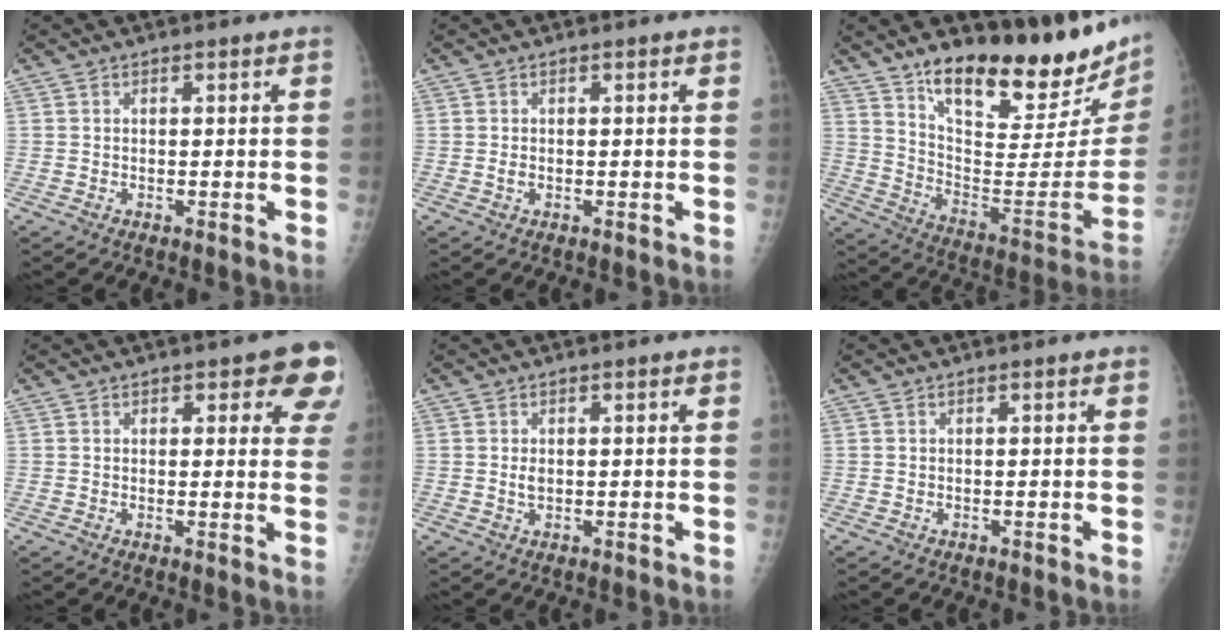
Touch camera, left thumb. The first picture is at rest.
{"total": 0.9, "force": [-0.1, 0.6, 0.8], "torque": [-0.013, 0.002, 0.000]}
{"total": 26.6, "force": [19.2, 7.8, 16.7], "torque": [-0.213, -0.105, 0.294]}
{"total": 8.0, "force": [4.4, 3.4, 5.8], "torque": [-0.027, -0.015, 0.042]}
{"total": 1.5, "force": [0.2, 0.9, 1.2], "torque": [-0.017, -0.001, 0.005]}
{"total": 0.0}